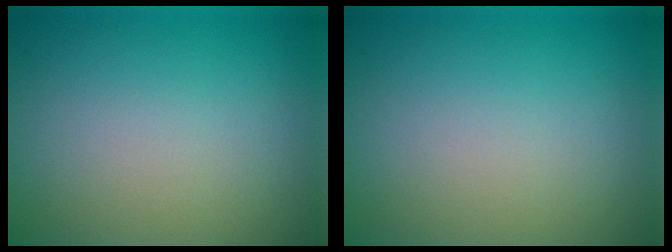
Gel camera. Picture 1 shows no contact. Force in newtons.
{"total": 0.0}